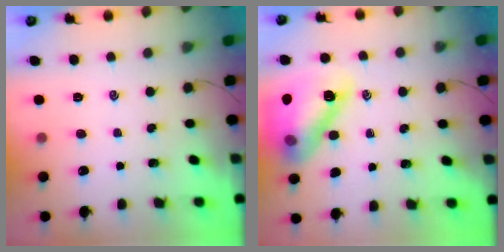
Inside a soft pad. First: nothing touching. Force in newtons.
{"total": 16.7, "press": 16.5, "slide": 2.9}